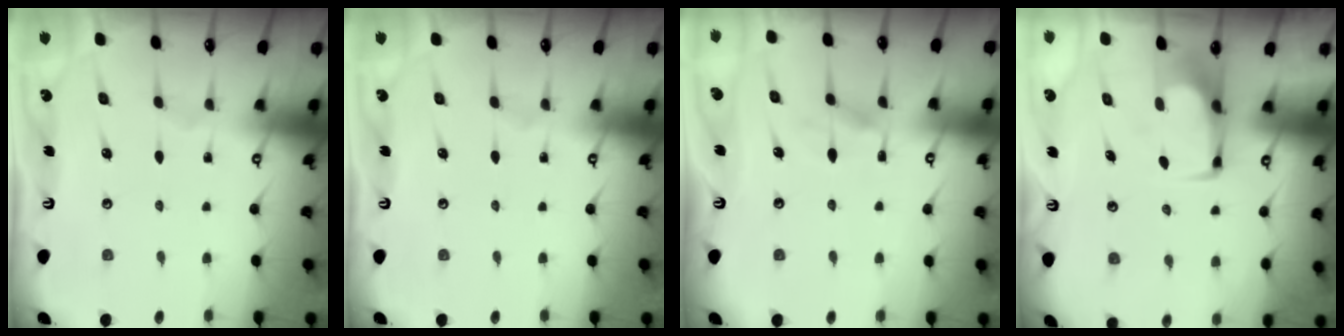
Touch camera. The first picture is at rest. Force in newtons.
{"total": 0.0}
{"total": 5.1, "press": 5.1, "slide": 0.5}
{"total": 1.8, "press": 1.6, "slide": 0.6}